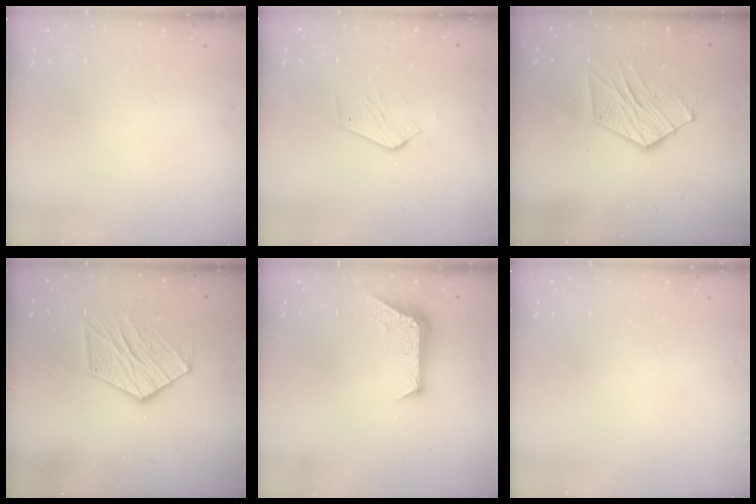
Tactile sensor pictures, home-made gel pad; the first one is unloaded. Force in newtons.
{"total": 3.9, "press": 3.9, "slide": 0.5}
{"total": 9.6, "press": 9.6, "slide": 0.5}
{"total": 10.7, "press": 10.7, "slide": 0.5}
{"total": 8.1, "press": 8.1, "slide": 0.7}
{"total": 0.0}